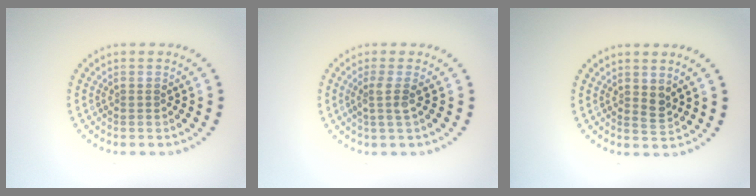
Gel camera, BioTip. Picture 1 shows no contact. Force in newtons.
{"total": 1.8, "press": 1.3, "slide": 1.2}
{"total": 1.2, "press": 1.1, "slide": 0.5}